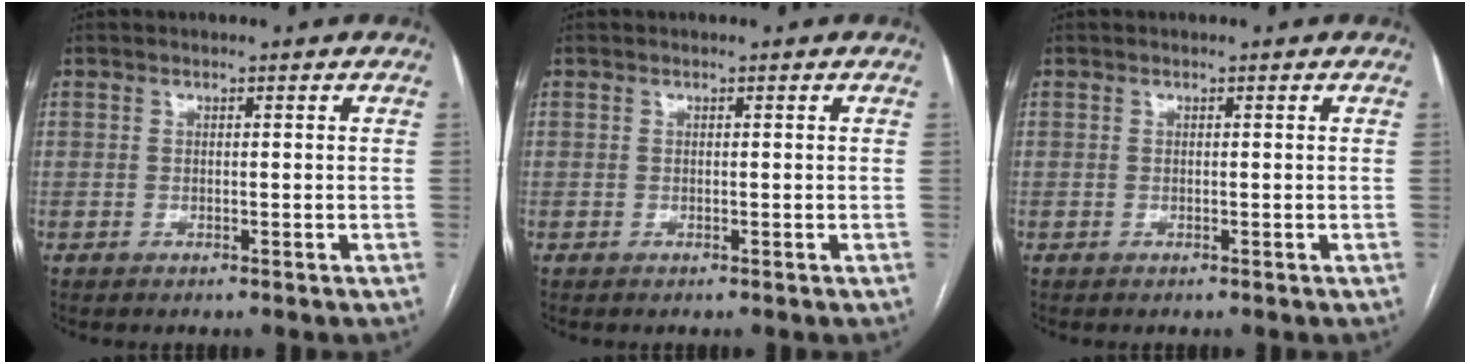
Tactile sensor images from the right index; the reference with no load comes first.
{"total": 0.0}
{"total": 0.0}